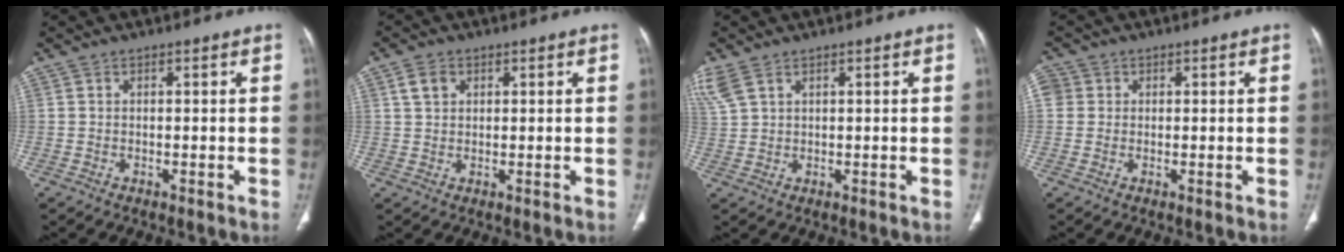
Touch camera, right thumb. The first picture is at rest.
{"total": 3.4, "force": [1.5, 2.4, 1.8], "torque": [-0.027, -0.001, 0.031]}
{"total": 5.1, "force": [3.2, 2.6, 3.1], "torque": [-0.088, 0.009, 0.078]}
{"total": 3.5, "force": [0.7, 3.2, 0.9], "torque": [-0.009, 0.007, 0.014]}